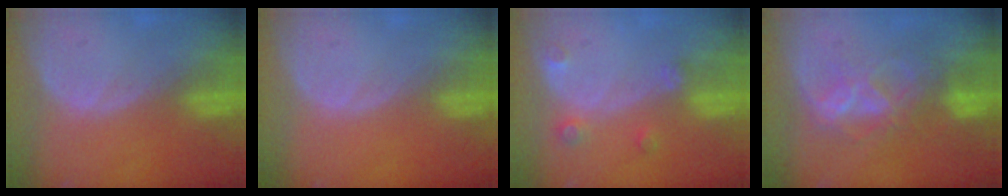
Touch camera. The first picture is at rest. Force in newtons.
{"total": 0.0}
{"total": 2.6, "press": 2.6, "slide": 0.3}
{"total": 6.6, "press": 6.4, "slide": 1.6}